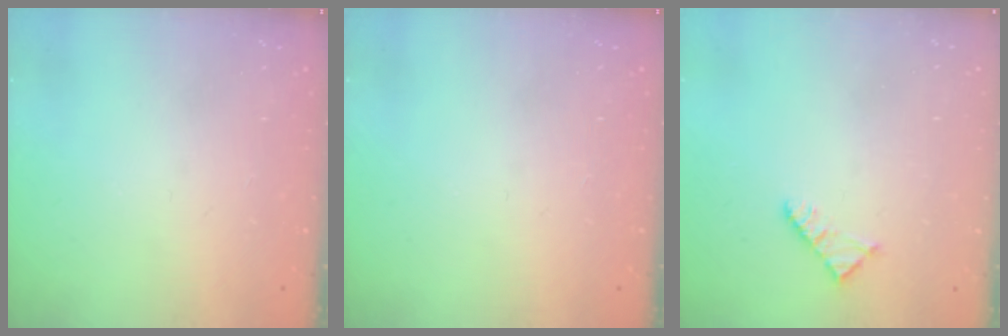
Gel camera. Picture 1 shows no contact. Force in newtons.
{"total": 0.0}
{"total": 2.3, "press": 2.3, "slide": 0.4}